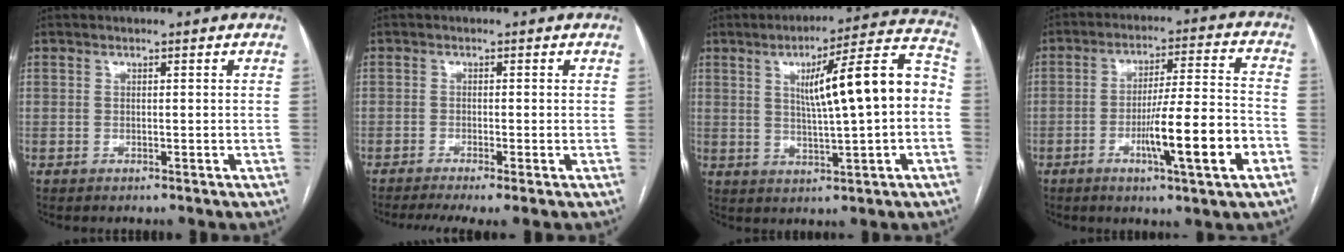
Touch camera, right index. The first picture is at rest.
{"total": 5.9, "force": [-4.2, 0.4, 4.1], "torque": [-0.065, -0.012, -0.069]}
{"total": 14.5, "force": [1.1, 1.2, 14.4], "torque": [-0.208, 0.031, 0.017]}
{"total": 13.2, "force": [-4.9, 0.3, 12.2], "torque": [-0.198, -0.003, -0.076]}